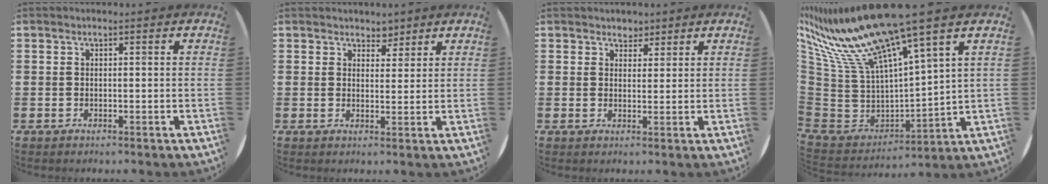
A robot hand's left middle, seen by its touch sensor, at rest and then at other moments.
{"total": 2.6, "force": [2.3, 1.0, 0.2], "torque": [-0.001, -0.006, 0.043]}
{"total": 1.9, "force": [1.7, 0.8, 0.0], "torque": [-0.003, 0.003, 0.034]}
{"total": 14.8, "force": [11.7, 1.2, 8.9], "torque": [-0.232, -0.090, 0.193]}